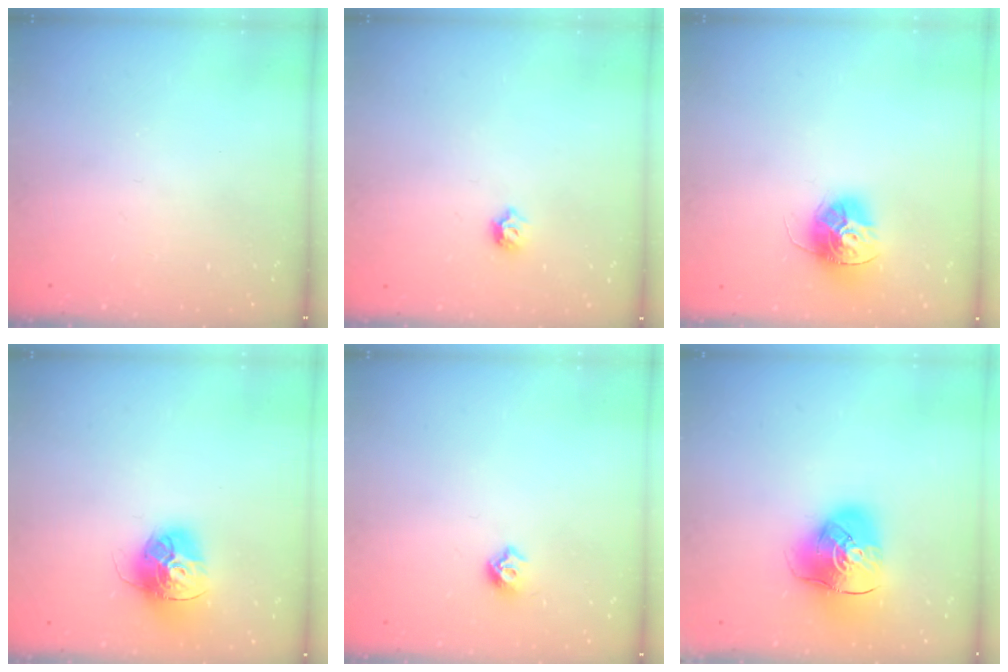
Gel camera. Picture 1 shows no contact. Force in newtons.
{"total": 6.1, "press": 6.0, "slide": 1.1}
{"total": 13.1, "press": 13.1, "slide": 0.7}
{"total": 15.1, "press": 15.0, "slide": 1.5}
{"total": 6.0, "press": 5.9, "slide": 0.9}
{"total": 12.8, "press": 12.7, "slide": 2.0}